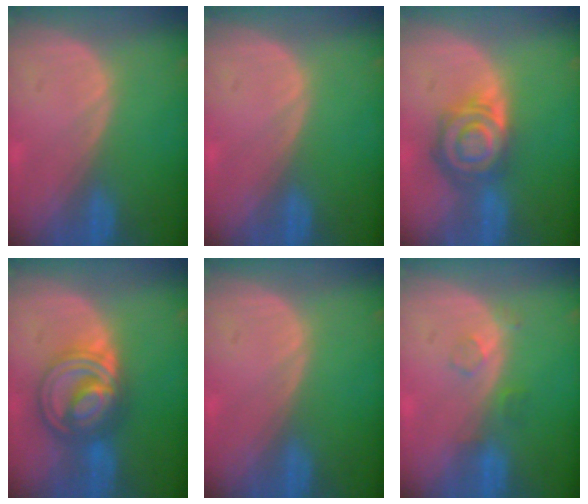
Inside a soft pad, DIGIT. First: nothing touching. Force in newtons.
{"total": 0.0}
{"total": 8.0, "press": 7.1, "slide": 3.6}
{"total": 8.3, "press": 8.3, "slide": 0.6}
{"total": 0.0}
{"total": 2.1, "press": 2.1, "slide": 0.2}